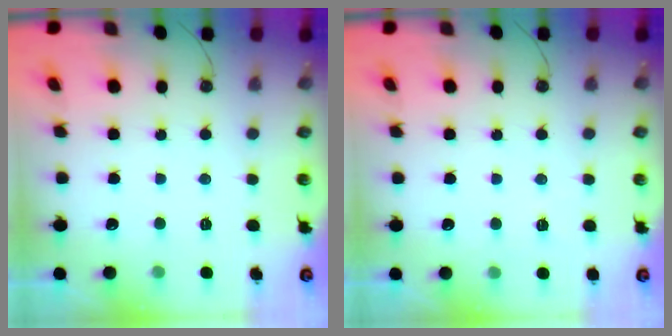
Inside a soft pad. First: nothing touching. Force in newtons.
{"total": 2.4, "press": 2.3, "slide": 0.6}